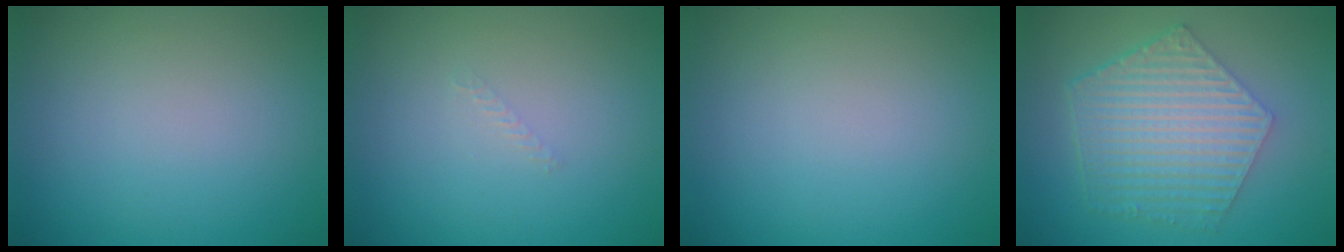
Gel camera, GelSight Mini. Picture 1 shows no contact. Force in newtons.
{"total": 0.6, "press": 0.6, "slide": 0.1}
{"total": 0.0}
{"total": 6.4, "press": 4.6, "slide": 4.5}